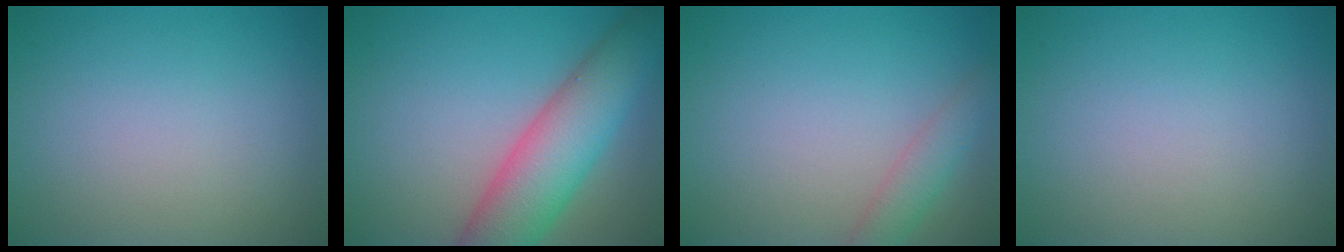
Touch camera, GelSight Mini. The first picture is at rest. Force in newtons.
{"total": 8.2, "press": 8.2, "slide": 0.2}
{"total": 2.3, "press": 2.3, "slide": 0.1}
{"total": 0.0}